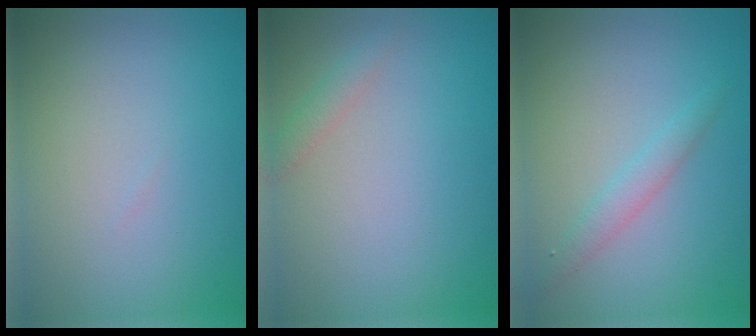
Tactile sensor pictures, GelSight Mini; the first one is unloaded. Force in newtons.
{"total": 1.2, "press": 1.2, "slide": 0.1}
{"total": 1.7, "press": 1.7, "slide": 0.0}